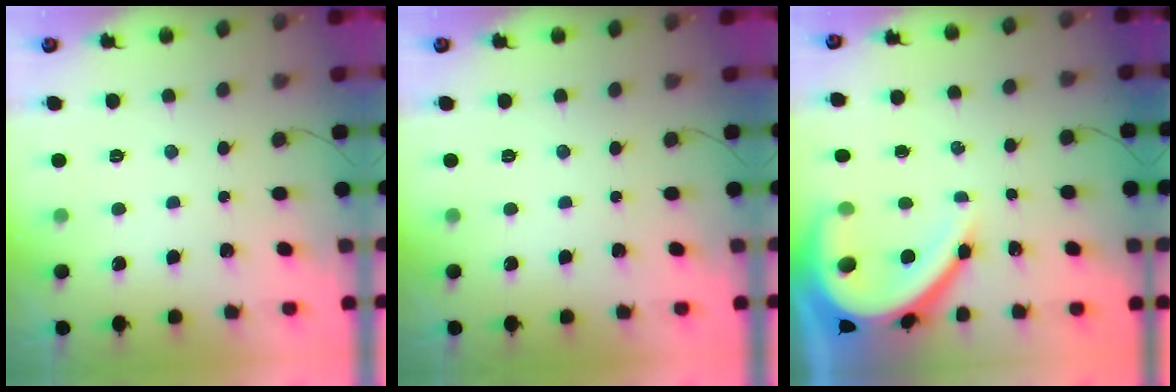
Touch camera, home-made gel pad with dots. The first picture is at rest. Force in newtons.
{"total": 0.0}
{"total": 13.8, "press": 13.7, "slide": 1.5}